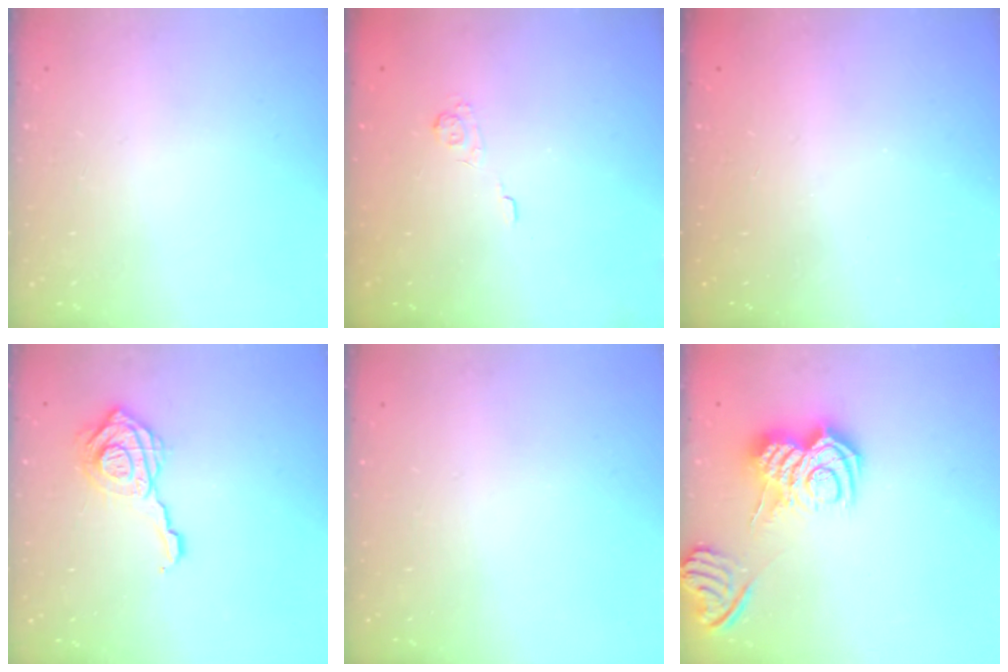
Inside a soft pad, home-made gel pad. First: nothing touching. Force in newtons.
{"total": 2.2, "press": 1.7, "slide": 1.4}
{"total": 2.4, "press": 2.3, "slide": 0.8}
{"total": 13.8, "press": 13.8, "slide": 1.3}
{"total": 0.0}
{"total": 11.4, "press": 11.4, "slide": 0.6}